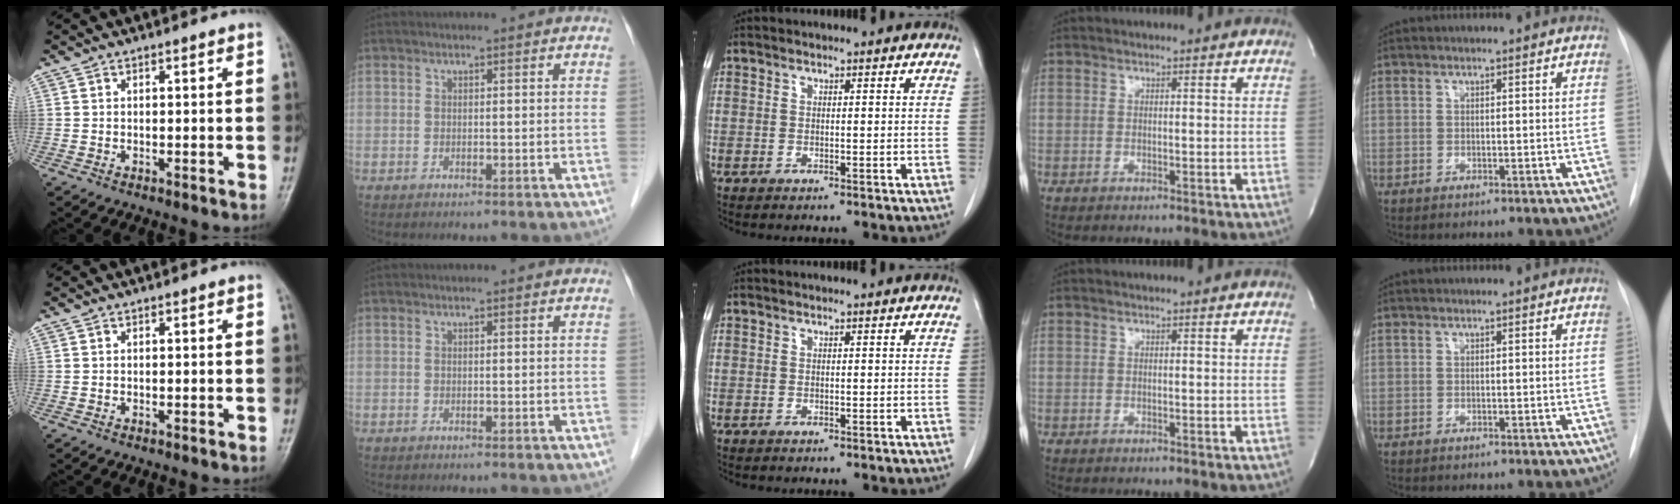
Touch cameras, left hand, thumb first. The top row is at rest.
{}